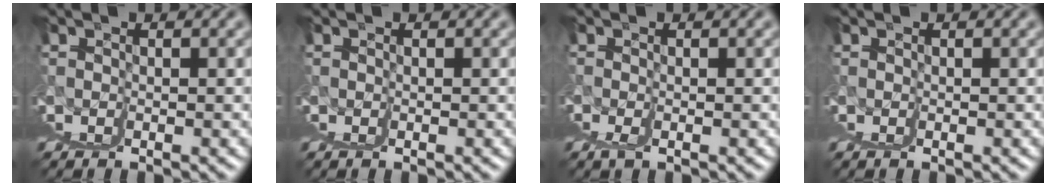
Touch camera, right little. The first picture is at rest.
{"total": 0.0}
{"total": 1.6, "force": [0.5, -1.6, 0.0], "torque": [0.015, 0.009, 0.008]}
{"total": 0.5, "force": [0.2, -0.4, -0.2], "torque": [0.008, 0.002, 0.003]}